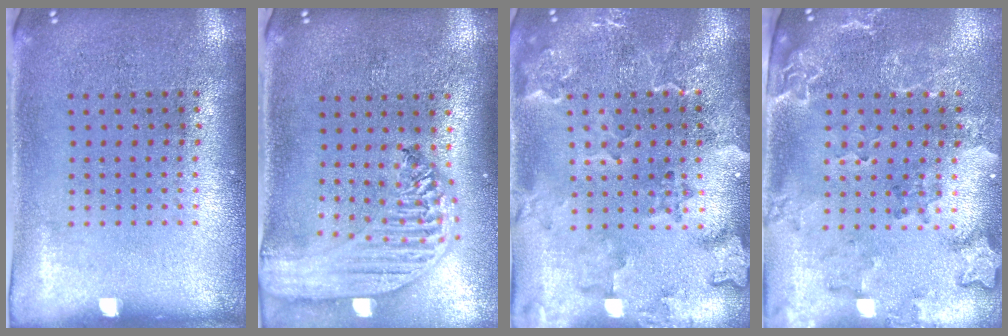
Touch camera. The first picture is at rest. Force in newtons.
{"total": 2.9, "press": 2.4, "slide": 1.7}
{"total": 2.3, "press": 2.1, "slide": 0.8}
{"total": 2.0, "press": 1.9, "slide": 0.7}